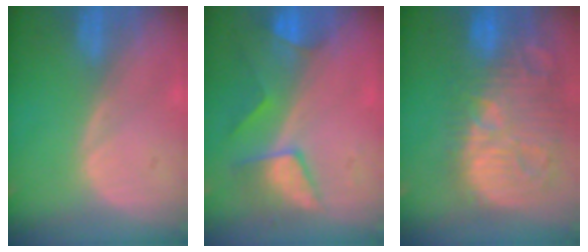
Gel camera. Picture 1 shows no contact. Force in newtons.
{"total": 7.5, "press": 6.9, "slide": 3.0}
{"total": 15.0, "press": 13.0, "slide": 7.4}